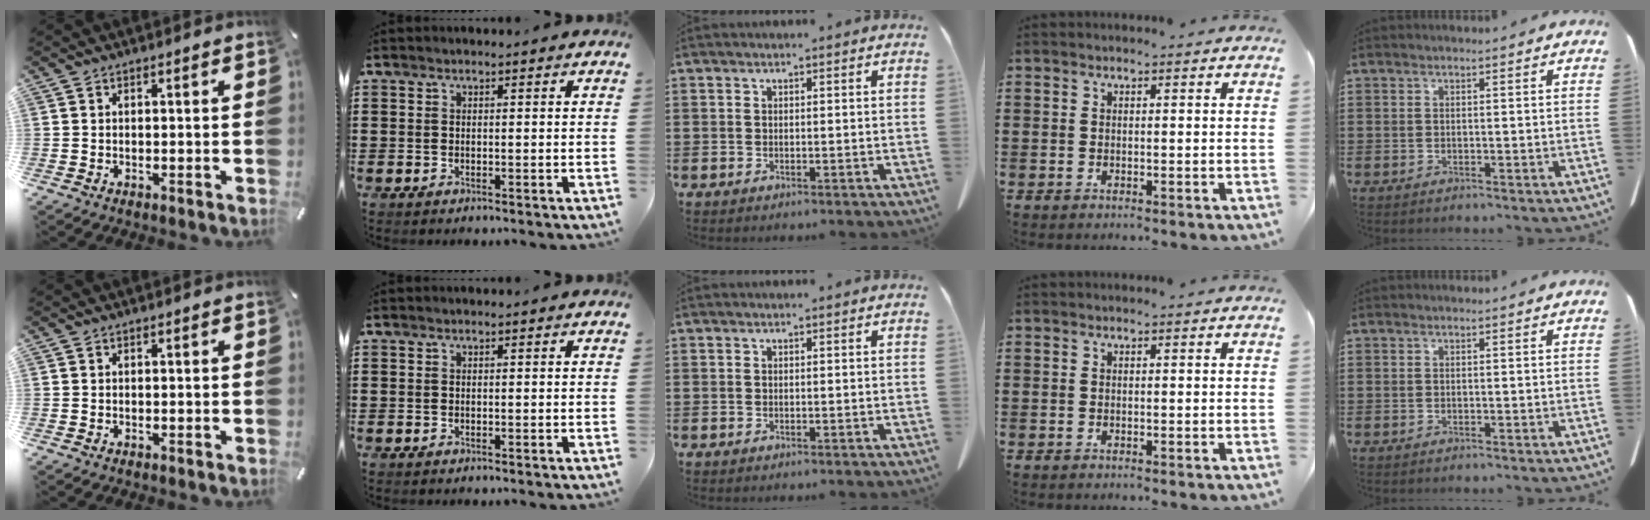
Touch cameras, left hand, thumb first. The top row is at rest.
{}